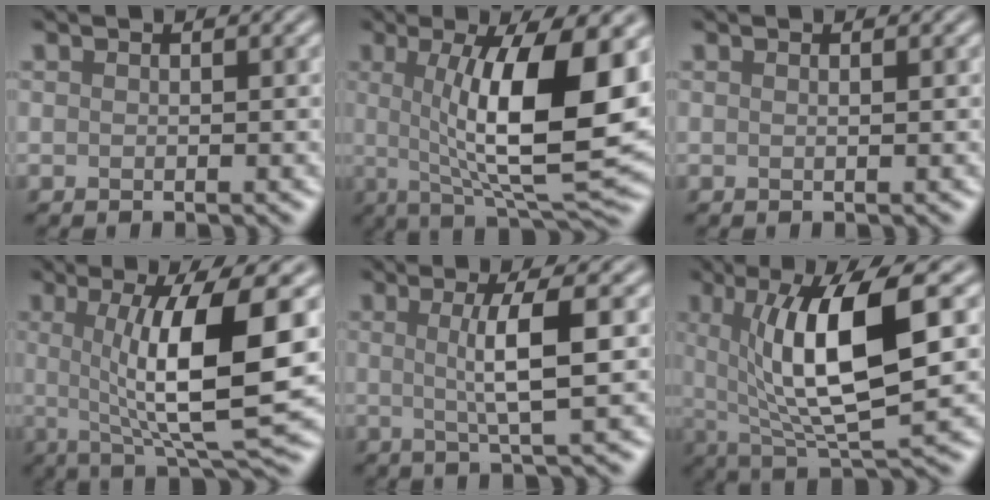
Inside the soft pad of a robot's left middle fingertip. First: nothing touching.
{"total": 12.0, "force": [1.2, 3.0, 11.5], "torque": [-0.166, -0.005, 0.024]}
{"total": 0.5, "force": [0.2, 0.2, 0.4], "torque": [-0.002, 0.003, 0.001]}
{"total": 10.5, "force": [1.0, 2.3, 10.2], "torque": [-0.143, -0.011, 0.022]}
{"total": 4.8, "force": [0.5, 0.9, 4.7], "torque": [-0.074, 0.003, 0.007]}
{"total": 10.6, "force": [1.8, 3.0, 10.0], "torque": [-0.157, -0.003, 0.036]}